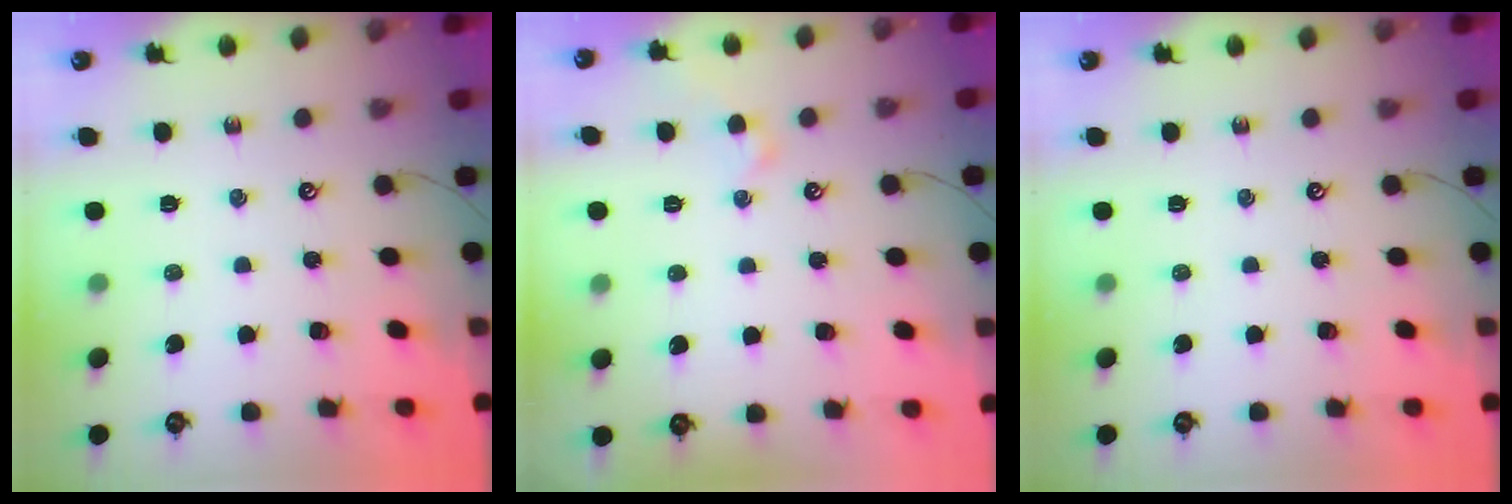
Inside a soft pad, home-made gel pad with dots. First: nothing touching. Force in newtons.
{"total": 1.1, "press": 1.0, "slide": 0.3}
{"total": 0.0}